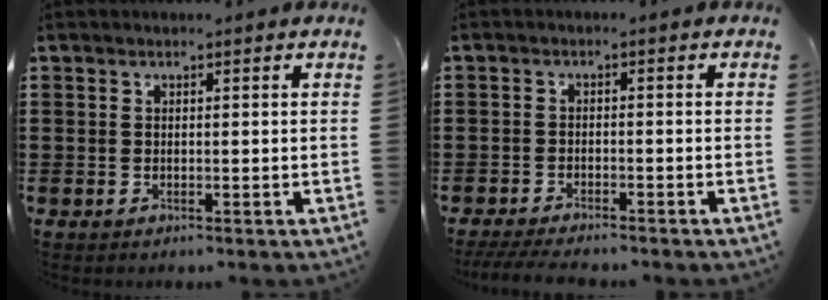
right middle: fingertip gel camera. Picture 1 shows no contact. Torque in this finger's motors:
{"motor_torque": [0.21, 0.11, 0.04, 0.04]}